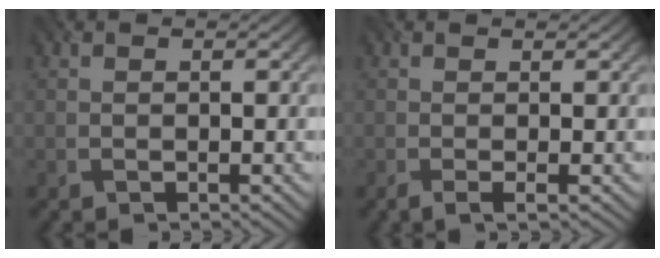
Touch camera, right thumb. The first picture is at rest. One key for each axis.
{"total": 1.6, "fx": -0.3, "fy": 0.3, "fz": 1.6, "tx": -0.029, "ty": -0.003, "tz": -0.010}